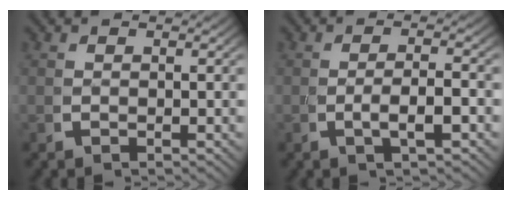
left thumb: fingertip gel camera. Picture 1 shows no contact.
{"total": 2.9, "force": [-0.6, 1.0, 2.7], "torque": [-0.055, -0.003, -0.008]}